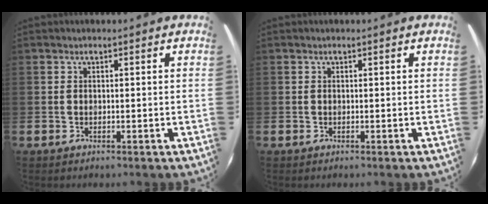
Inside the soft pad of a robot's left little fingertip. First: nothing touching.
{"total": 0.0}